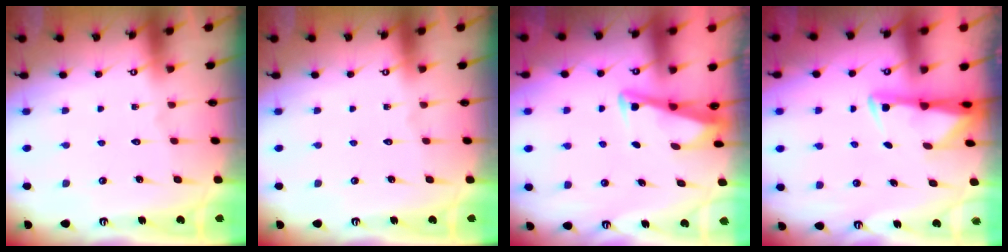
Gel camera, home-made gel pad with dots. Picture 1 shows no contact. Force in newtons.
{"total": 0.0}
{"total": 3.3, "press": 3.3, "slide": 0.4}
{"total": 3.0, "press": 2.9, "slide": 0.5}